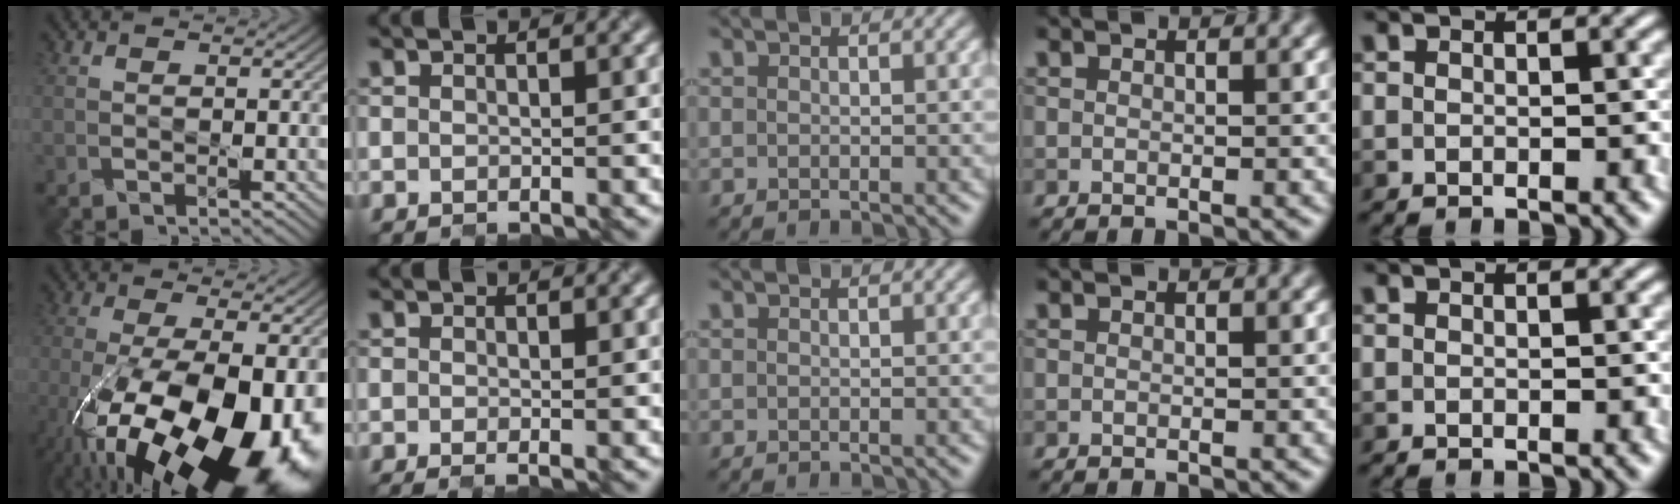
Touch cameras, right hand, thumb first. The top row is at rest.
{"thumb": {"total": 21.8, "force": [-8.1, 10.0, 17.6], "torque": [-0.289, -0.085, -0.090]}, "index": {"total": 0.7, "force": [-0.3, 0.0, 0.6], "torque": [-0.010, -0.008, -0.009]}}